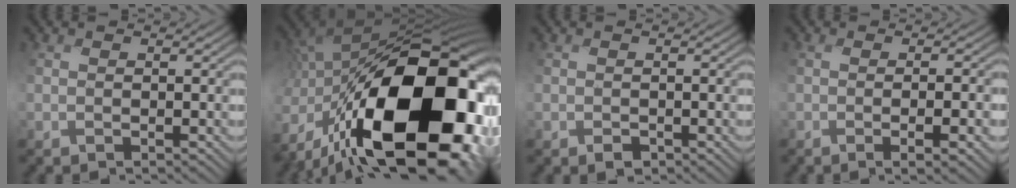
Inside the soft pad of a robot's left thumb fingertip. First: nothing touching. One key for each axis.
{"total": 21.7, "fx": -6.3, "fy": 9.6, "fz": 18.4, "tx": -0.333, "ty": -0.014, "tz": -0.086}
{"total": 1.3, "fx": -0.8, "fy": 0.8, "fz": 0.5, "tx": -0.009, "ty": -0.002, "tz": -0.017}
{"total": 3.0, "fx": -0.8, "fy": -0.3, "fz": 2.9, "tx": -0.050, "ty": 0.006, "tz": -0.010}